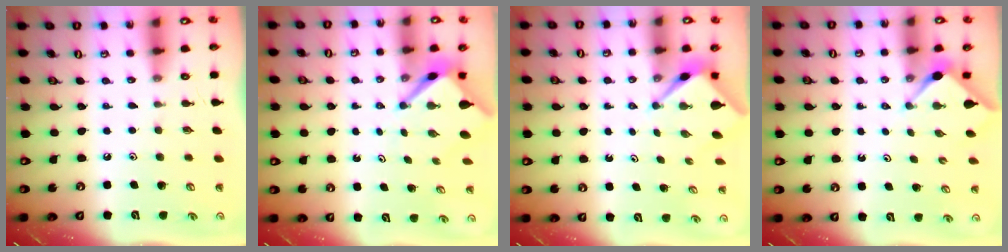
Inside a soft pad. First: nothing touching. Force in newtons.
{"total": 4.4, "press": 4.3, "slide": 0.5}
{"total": 2.6, "press": 2.6, "slide": 0.2}
{"total": 2.9, "press": 2.8, "slide": 0.4}